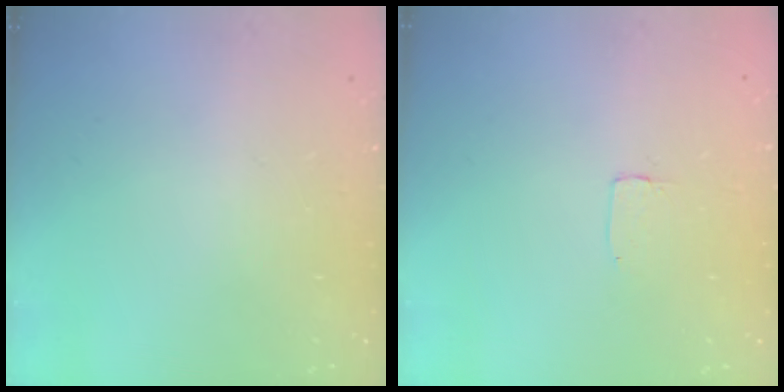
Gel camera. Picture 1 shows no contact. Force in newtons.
{"total": 2.0, "press": 2.0, "slide": 0.0}